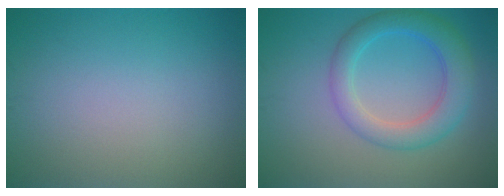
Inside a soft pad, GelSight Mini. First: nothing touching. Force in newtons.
{"total": 4.7, "press": 4.7, "slide": 0.1}